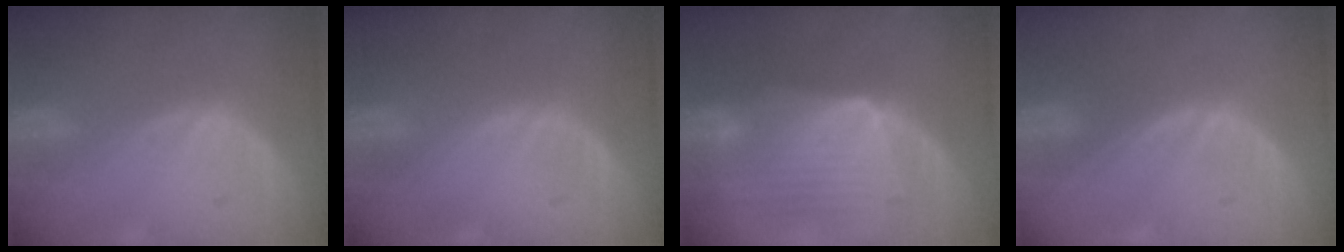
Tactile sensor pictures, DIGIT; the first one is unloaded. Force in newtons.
{"total": 0.0}
{"total": 9.3, "press": 8.6, "slide": 3.3}
{"total": 0.0}